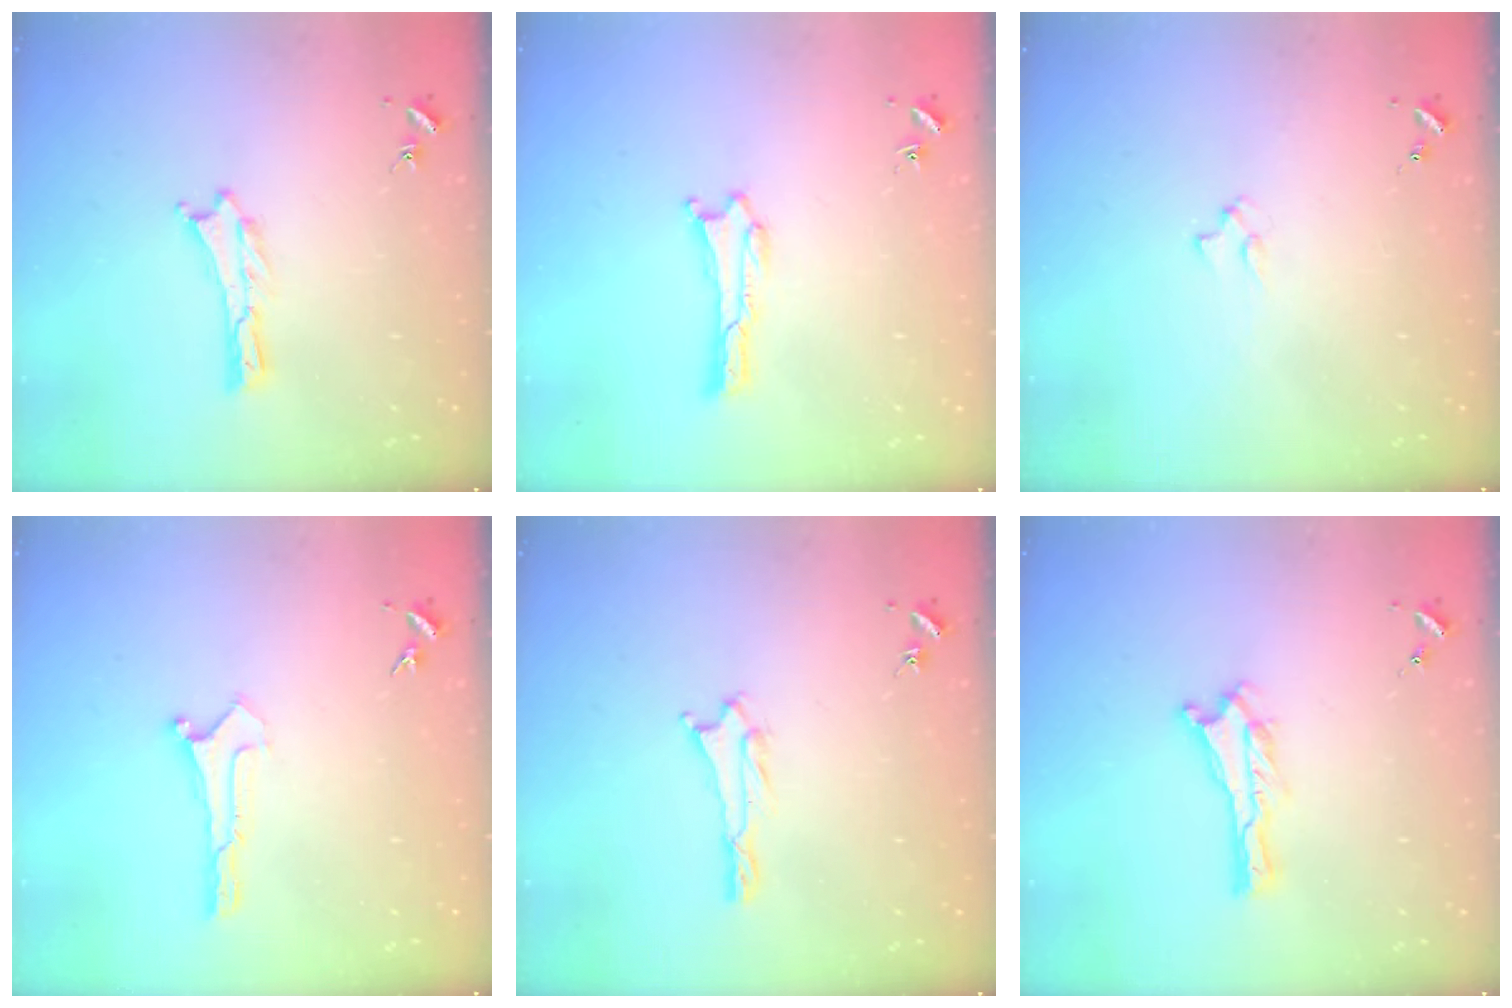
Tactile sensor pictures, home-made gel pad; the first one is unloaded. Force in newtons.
{"total": 0.0}
{"total": 1.3, "press": 1.3, "slide": 0.3}
{"total": 0.0}
{"total": 1.0, "press": 1.0, "slide": 0.1}
{"total": 0.0}